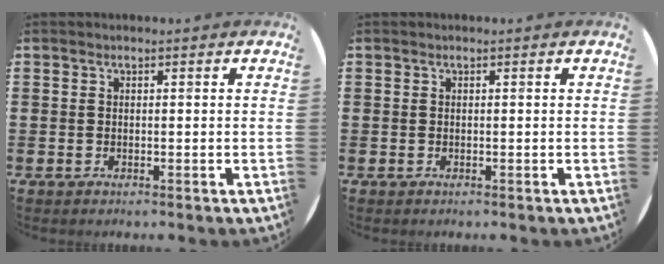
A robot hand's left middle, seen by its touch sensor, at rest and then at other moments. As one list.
[{"total": 0.0}]